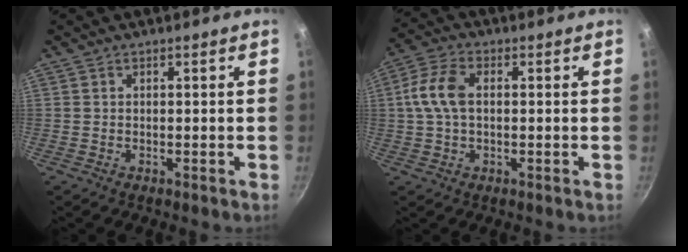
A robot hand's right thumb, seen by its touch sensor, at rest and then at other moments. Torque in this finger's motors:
{"motor_torque": [-0.23, 0.99, 0.27, -0.17, 0.17]}